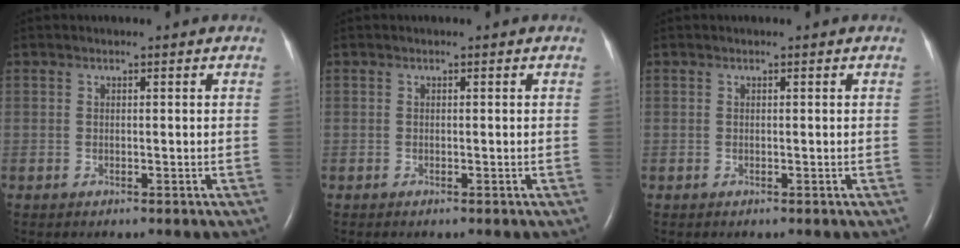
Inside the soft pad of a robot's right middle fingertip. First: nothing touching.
{"total": 0.0}
{"total": 0.0}